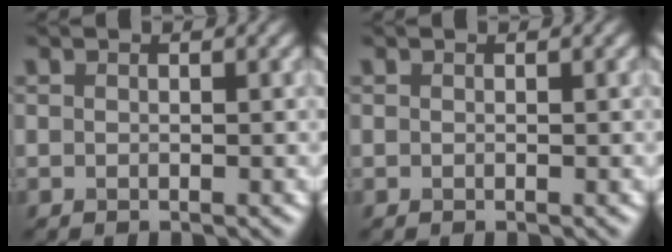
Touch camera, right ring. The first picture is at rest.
{"total": 0.0}